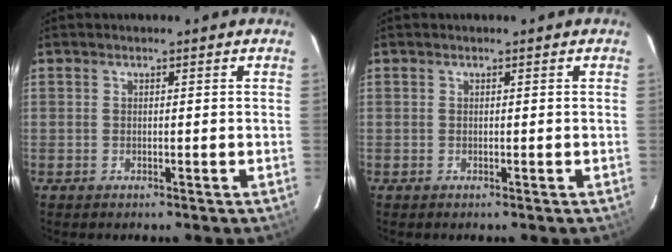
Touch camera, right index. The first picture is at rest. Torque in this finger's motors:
{"motor_torque": [0.00, 0.00, 0.00, 0.00]}